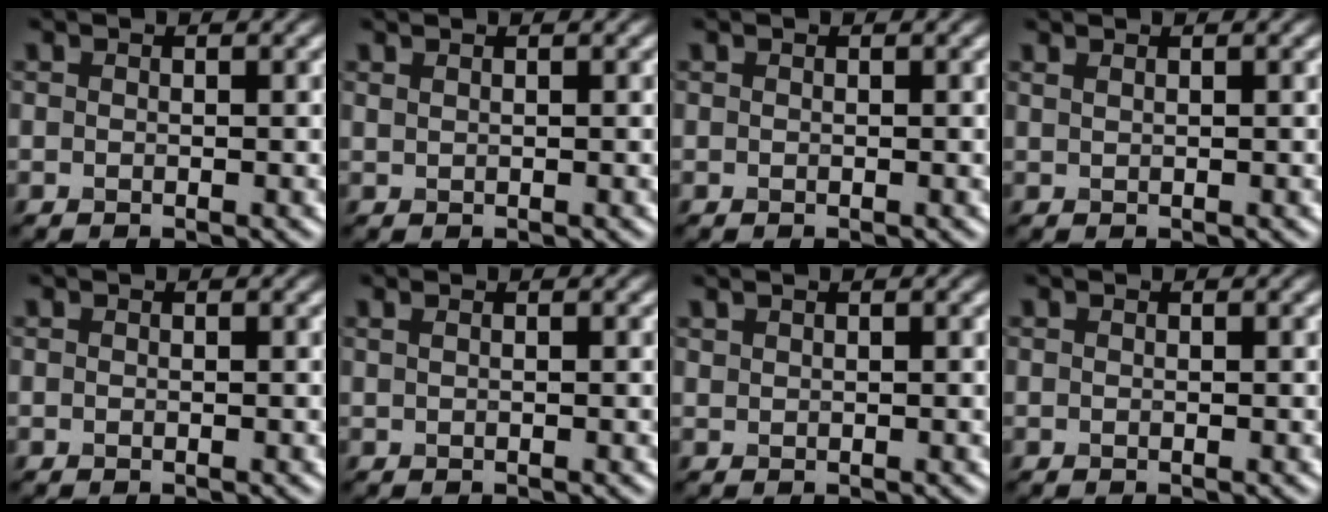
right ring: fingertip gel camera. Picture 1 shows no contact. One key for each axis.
{"total": 0.7, "fx": 0.6, "fy": 0.2, "fz": 0.3, "tx": -0.005, "ty": -0.001, "tz": 0.010}
{"total": 0.0}
{"total": 1.0, "fx": 0.7, "fy": 0.4, "fz": 0.5, "tx": -0.005, "ty": -0.003, "tz": 0.009}
{"total": 0.0}
{"total": 1.4, "fx": 0.7, "fy": 0.7, "fz": 0.9, "tx": -0.008, "ty": -0.001, "tz": 0.001}
{"total": 0.5, "fx": 0.5, "fy": 0.2, "fz": 0.1, "tx": -0.002, "ty": 0.002, "tz": 0.013}
{"total": 0.0}